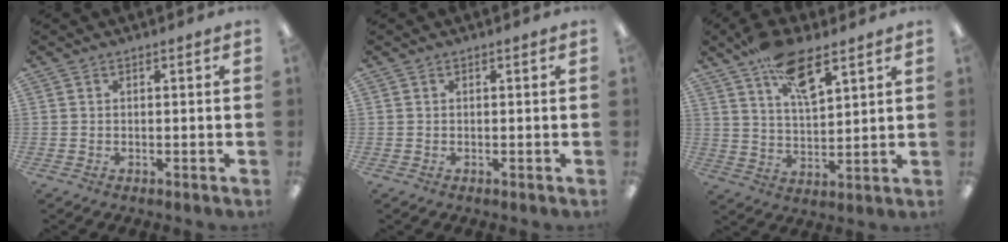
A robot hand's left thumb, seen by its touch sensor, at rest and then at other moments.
{"total": 0.0}
{"total": 12.7, "force": [8.4, 5.1, 8.1], "torque": [-0.132, -0.038, 0.149]}